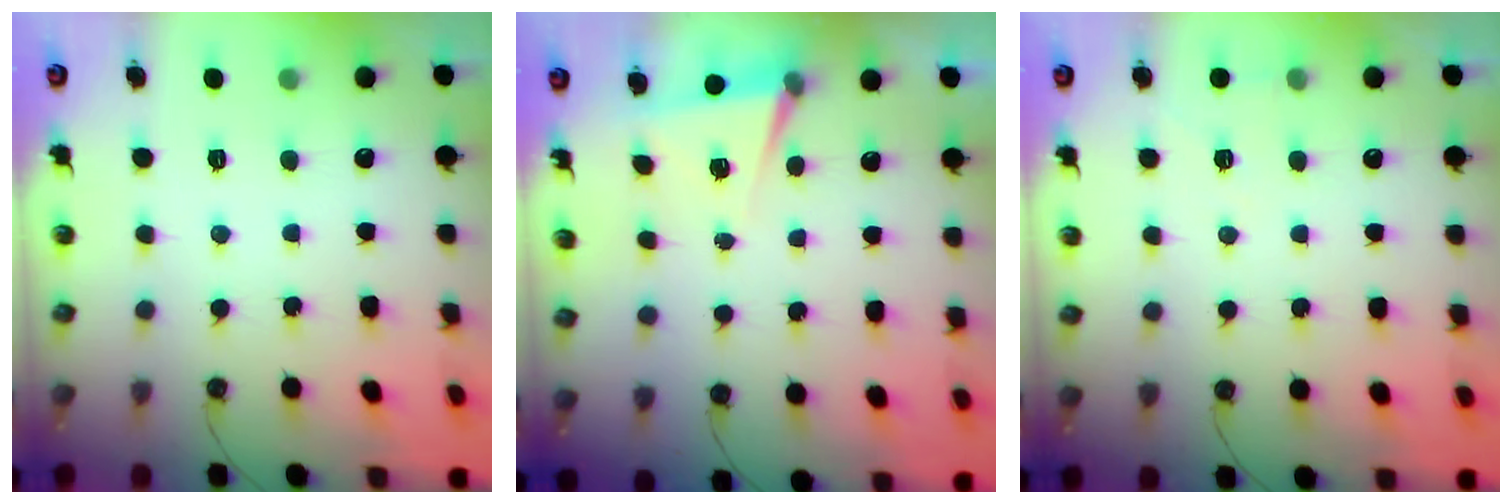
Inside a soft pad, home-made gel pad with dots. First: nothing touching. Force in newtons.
{"total": 5.1, "press": 2.5, "slide": 4.5}
{"total": 4.7, "press": 3.0, "slide": 3.6}